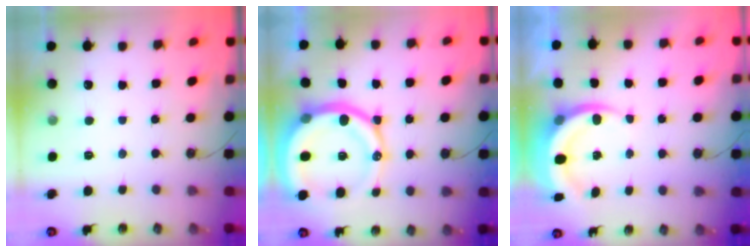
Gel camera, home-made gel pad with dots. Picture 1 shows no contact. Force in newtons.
{"total": 20.1, "press": 20.0, "slide": 2.5}
{"total": 7.0, "press": 6.9, "slide": 1.4}